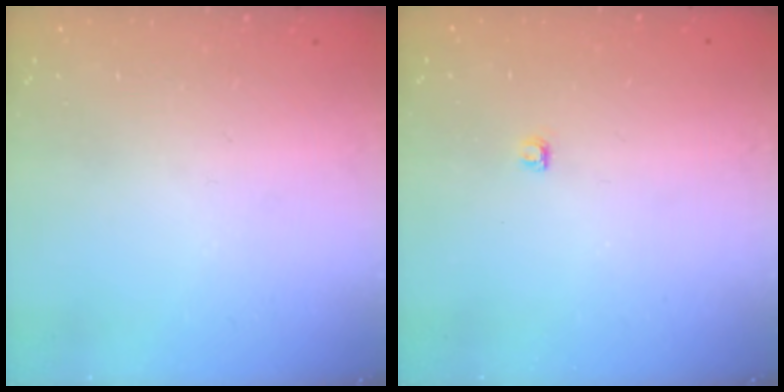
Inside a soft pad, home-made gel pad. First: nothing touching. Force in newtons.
{"total": 2.8, "press": 2.8, "slide": 0.4}